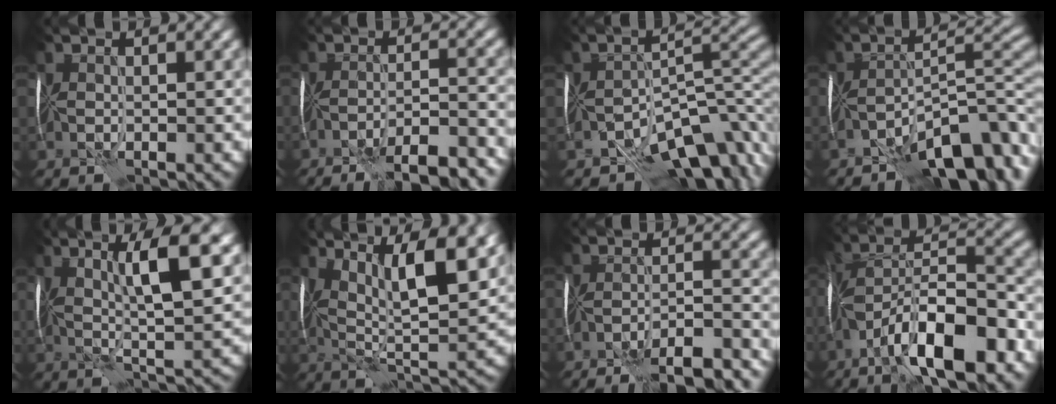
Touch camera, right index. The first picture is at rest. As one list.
[{"total": 8.9, "force": [-7.4, 1.5, 4.7], "torque": [-0.059, -0.002, -0.097]}, {"total": 9.8, "force": [-6.9, 4.1, 5.6], "torque": [-0.051, -0.003, -0.119]}, {"total": 8.2, "force": [-5.5, 2.1, 5.7], "torque": [-0.074, 0.015, -0.105]}, {"total": 7.2, "force": [2.5, 1.0, 6.7], "torque": [-0.109, 0.006, 0.037]}, {"total": 9.9, "force": [4.3, 2.4, 8.6], "torque": [-0.134, 0.007, 0.062]}, {"total": 10.1, "force": [-8.8, 2.0, 4.6], "torque": [-0.052, 0.003, -0.105]}, {"total": 11.2, "force": [-6.4, 3.1, 8.6], "torque": [-0.144, 0.019, -0.115]}]